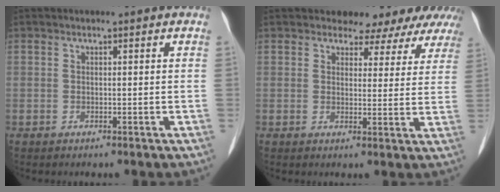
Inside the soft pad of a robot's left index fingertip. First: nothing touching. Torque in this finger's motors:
{"motor_torque": [1.12, -1.01, 0.19, 0.01]}